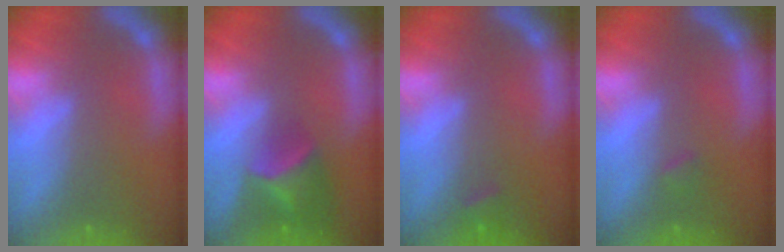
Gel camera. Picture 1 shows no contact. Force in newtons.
{"total": 5.5}
{"total": 1.4}
{"total": 0.9}